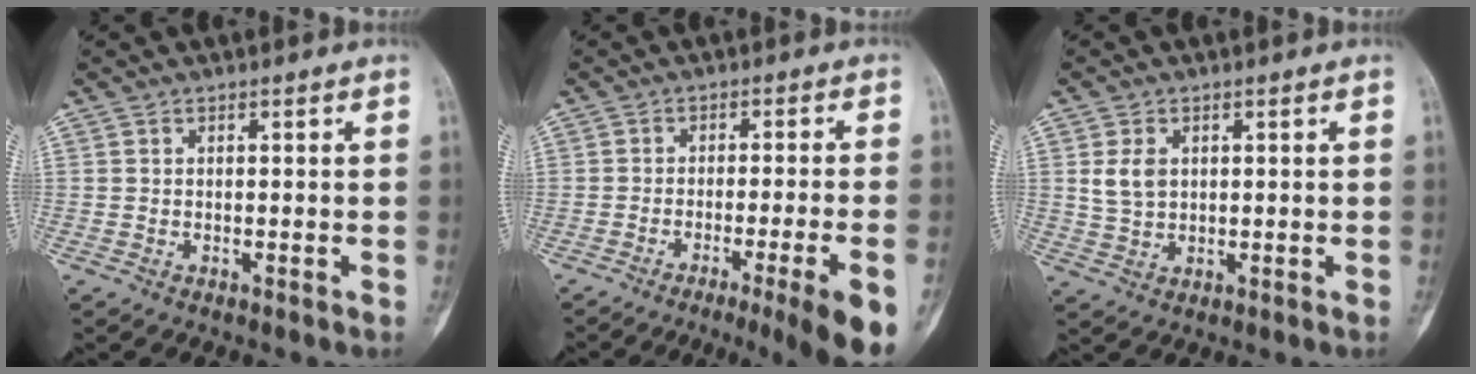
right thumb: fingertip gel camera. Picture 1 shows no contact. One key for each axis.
{"total": 11.6, "fx": -6.2, "fy": -0.1, "fz": 9.8, "tx": -0.121, "ty": 0.005, "tz": -0.088}
{"total": 4.4, "fx": 1.1, "fy": 3.2, "fz": 2.9, "tx": -0.048, "ty": -0.003, "tz": 0.029}